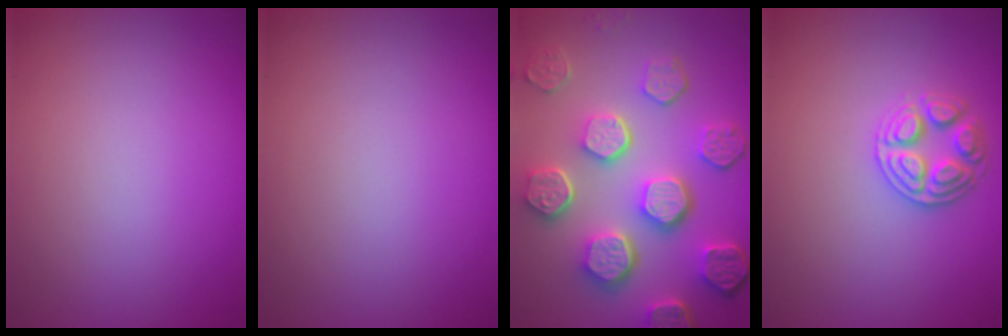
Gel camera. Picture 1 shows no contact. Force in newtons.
{"total": 0.0}
{"total": 8.4, "press": 6.2, "slide": 5.6}
{"total": 2.8, "press": 2.7, "slide": 0.6}